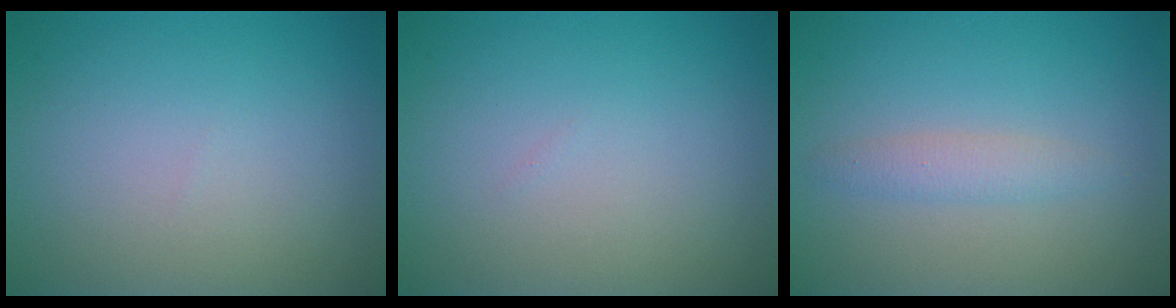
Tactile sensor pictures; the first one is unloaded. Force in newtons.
{"total": 0.0}
{"total": 1.6, "press": 1.6, "slide": 0.0}